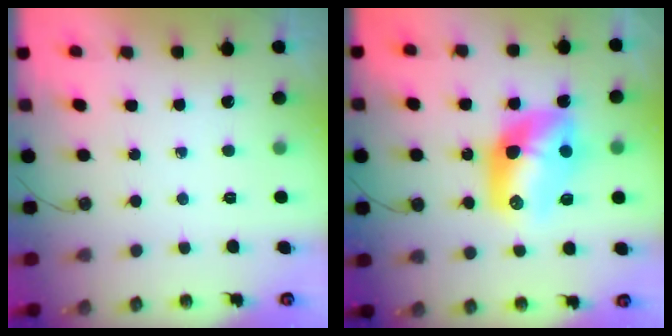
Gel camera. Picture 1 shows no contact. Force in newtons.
{"total": 13.8, "press": 13.7, "slide": 1.4}